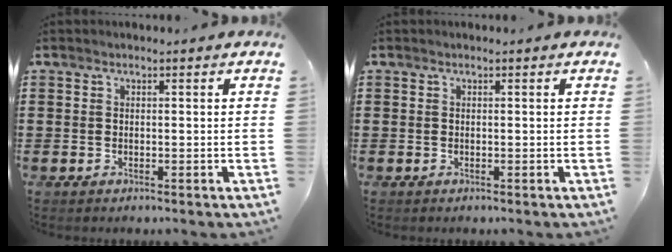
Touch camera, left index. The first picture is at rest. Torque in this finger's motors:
{"motor_torque": [0.00, 0.00, 0.00, 0.00]}